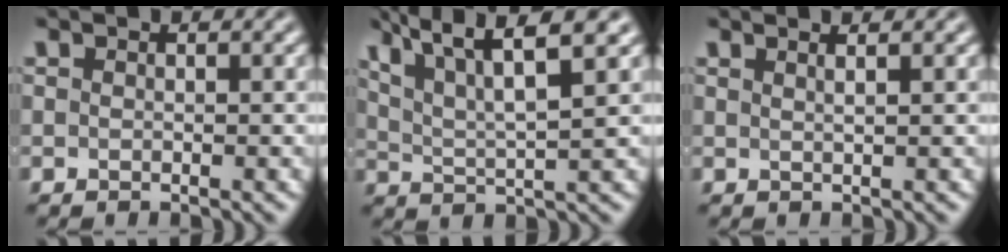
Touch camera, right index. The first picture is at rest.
{"total": 6.6, "force": [3.7, 2.4, 4.9], "torque": [-0.084, 0.001, 0.064]}
{"total": 1.7, "force": [0.9, -1.2, 0.8], "torque": [-0.004, -0.001, 0.021]}